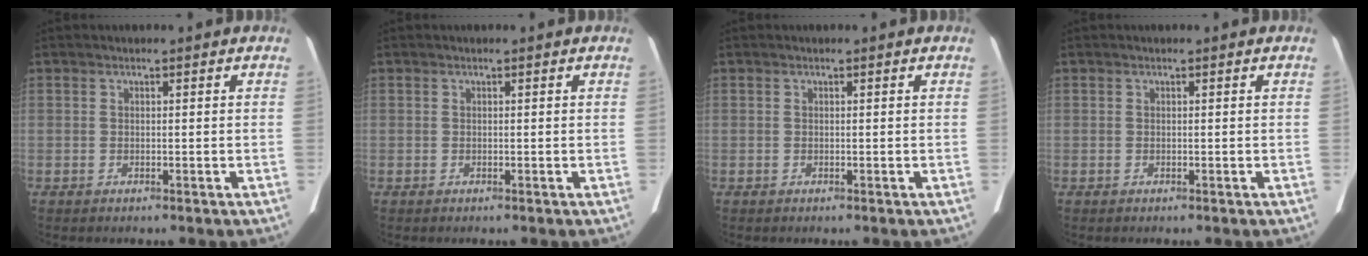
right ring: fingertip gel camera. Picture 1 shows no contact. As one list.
[{"total": 0.0}, {"total": 0.0}, {"total": 0.0}]